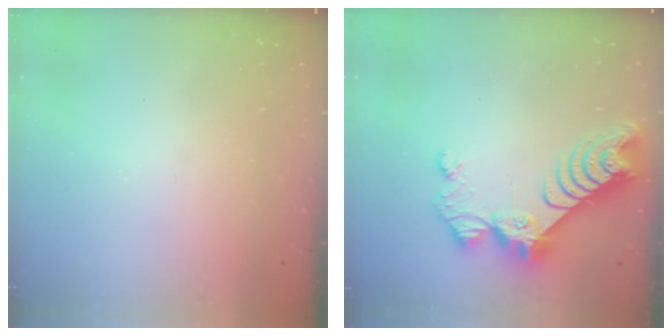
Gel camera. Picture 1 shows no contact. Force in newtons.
{"total": 11.1, "press": 11.0, "slide": 1.0}